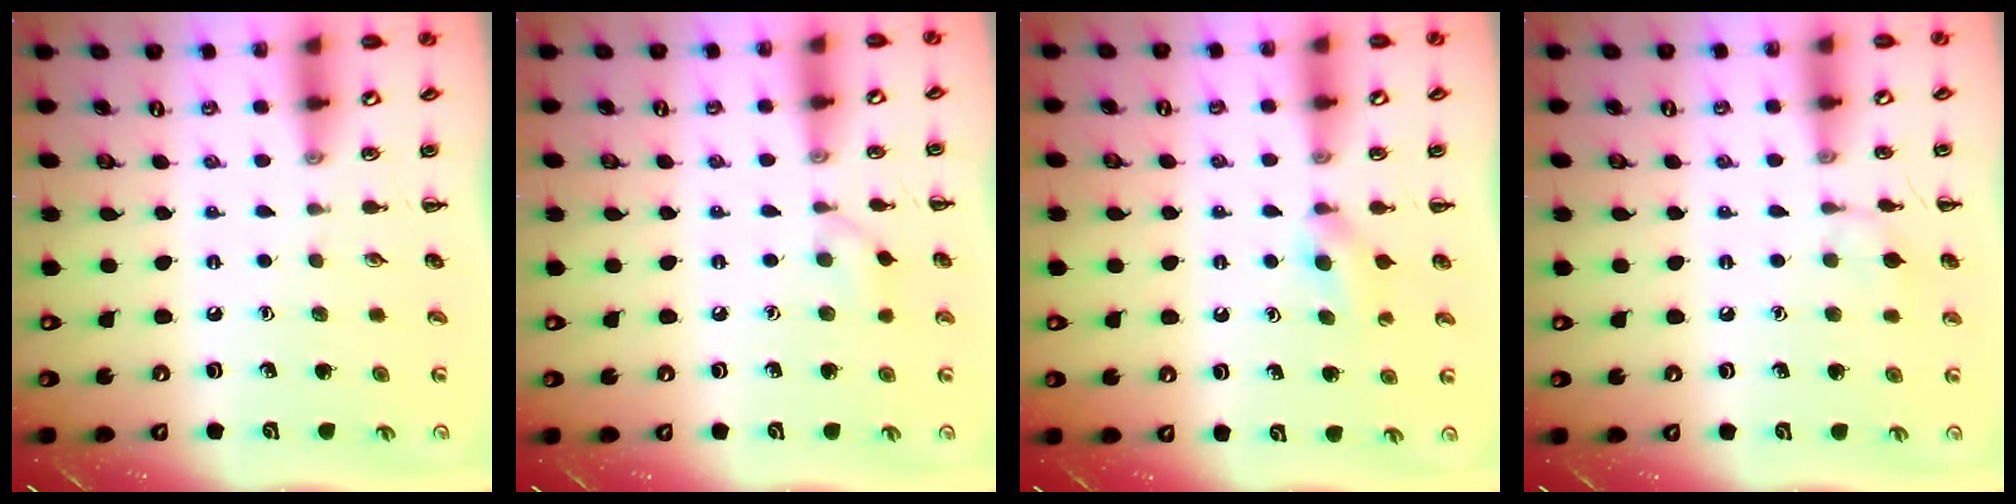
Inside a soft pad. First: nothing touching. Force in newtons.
{"total": 5.8, "press": 5.6, "slide": 1.6}
{"total": 4.9, "press": 4.6, "slide": 1.8}
{"total": 5.4, "press": 5.1, "slide": 1.9}